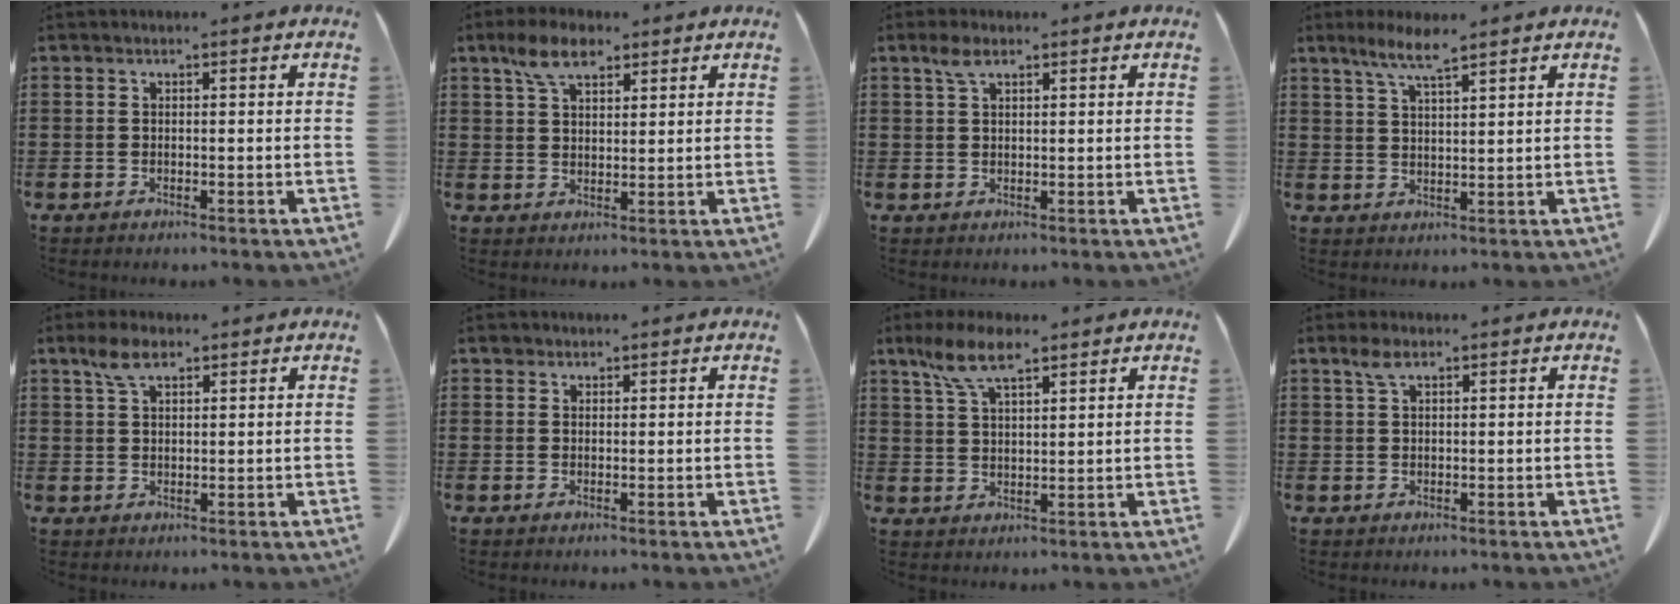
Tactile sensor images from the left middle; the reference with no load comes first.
{"total": 6.1, "force": [4.0, 2.7, 3.7], "torque": [-0.085, 0.008, 0.075]}
{"total": 2.5, "force": [1.4, 1.0, 1.8], "torque": [-0.041, 0.002, 0.027]}
{"total": 5.6, "force": [4.0, 0.6, 4.0], "torque": [-0.087, -0.005, 0.070]}
{"total": 4.1, "force": [2.5, 1.8, 2.8], "torque": [-0.062, 0.005, 0.046]}
{"total": 1.3, "force": [1.1, 0.7, 0.2], "torque": [-0.007, 0.000, 0.022]}
{"total": 7.3, "force": [4.8, 2.2, 5.0], "torque": [-0.109, -0.001, 0.087]}
{"total": 2.3, "force": [1.3, 0.9, 1.7], "torque": [-0.039, 0.003, 0.023]}